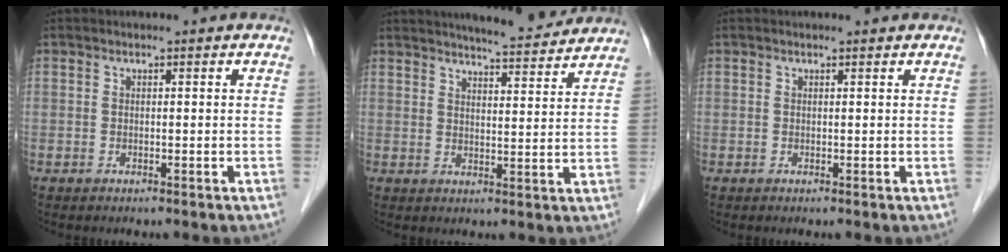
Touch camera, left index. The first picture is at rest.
{"total": 10.0, "force": [9.4, 0.6, 3.3], "torque": [-0.050, 0.001, 0.120]}
{"total": 0.8, "force": [0.8, 0.0, 0.1], "torque": [-0.010, 0.002, 0.009]}